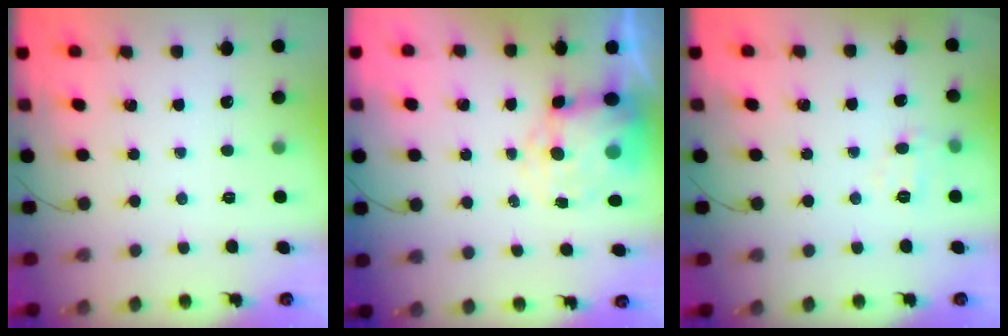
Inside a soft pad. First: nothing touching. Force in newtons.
{"total": 9.4, "press": 9.2, "slide": 2.2}
{"total": 6.5, "press": 6.3, "slide": 1.2}